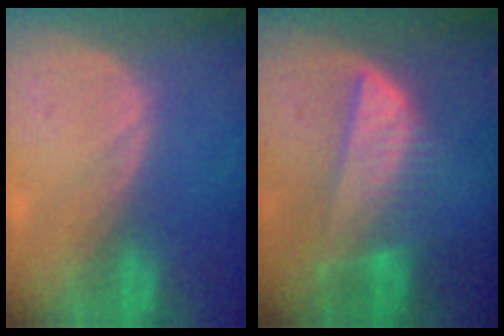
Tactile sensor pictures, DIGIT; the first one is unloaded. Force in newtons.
{"total": 7.3, "press": 6.9, "slide": 2.6}